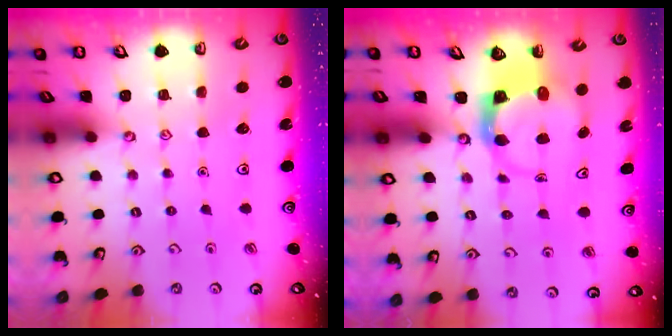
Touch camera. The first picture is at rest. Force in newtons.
{"total": 3.6, "press": 3.6, "slide": 0.5}